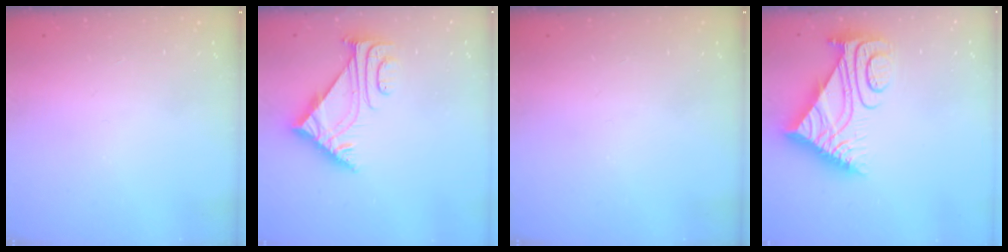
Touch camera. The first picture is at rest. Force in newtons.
{"total": 6.2, "press": 6.2, "slide": 0.7}
{"total": 0.0}
{"total": 8.7, "press": 8.7, "slide": 0.5}